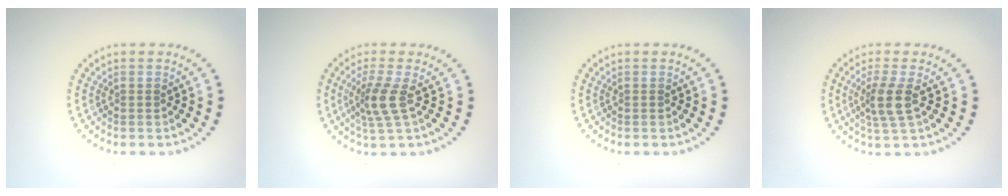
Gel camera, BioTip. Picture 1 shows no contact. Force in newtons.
{"total": 2.8, "press": 2.0, "slide": 2.0}
{"total": 0.0}
{"total": 2.7, "press": 2.2, "slide": 1.6}